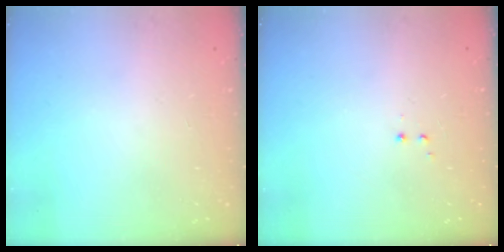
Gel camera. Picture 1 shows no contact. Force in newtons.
{"total": 1.2, "press": 1.1, "slide": 0.6}